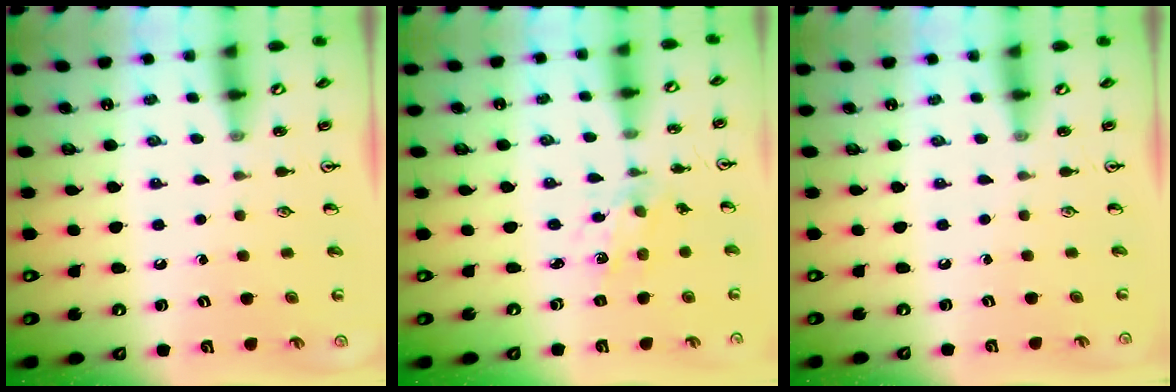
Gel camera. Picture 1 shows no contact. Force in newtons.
{"total": 2.3, "press": 2.3, "slide": 0.6}
{"total": 0.0}